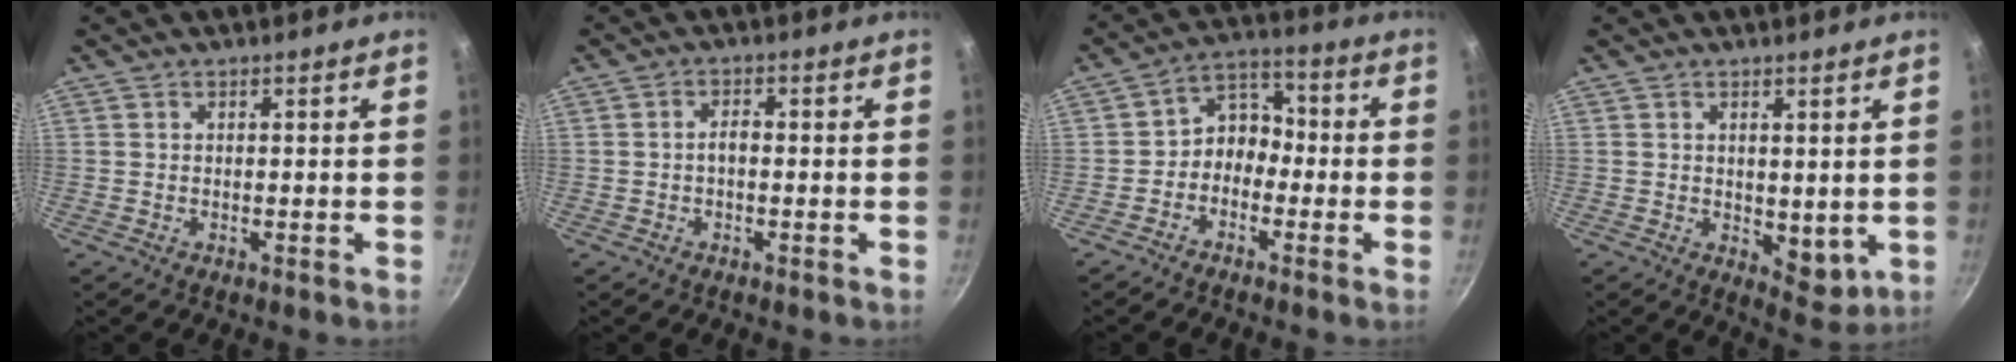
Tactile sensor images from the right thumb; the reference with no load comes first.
{"total": 2.0, "force": [-0.5, 1.1, 1.6], "torque": [-0.021, 0.013, -0.009]}
{"total": 6.6, "force": [-2.1, 5.2, 3.4], "torque": [-0.021, 0.043, -0.054]}
{"total": 5.3, "force": [0.8, 3.3, 4.0], "torque": [-0.044, -0.019, 0.017]}